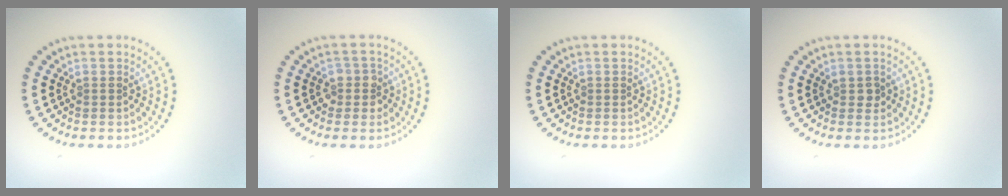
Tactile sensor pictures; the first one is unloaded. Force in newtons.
{"total": 1.7, "press": 1.6, "slide": 0.7}
{"total": 0.0}
{"total": 0.9, "press": 0.9, "slide": 0.2}